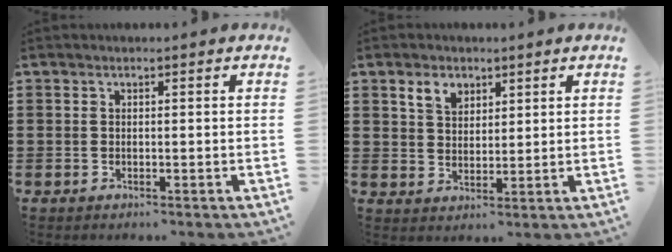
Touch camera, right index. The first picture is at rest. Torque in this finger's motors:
{"motor_torque": [0.03, -0.01, 0.07, 0.04]}